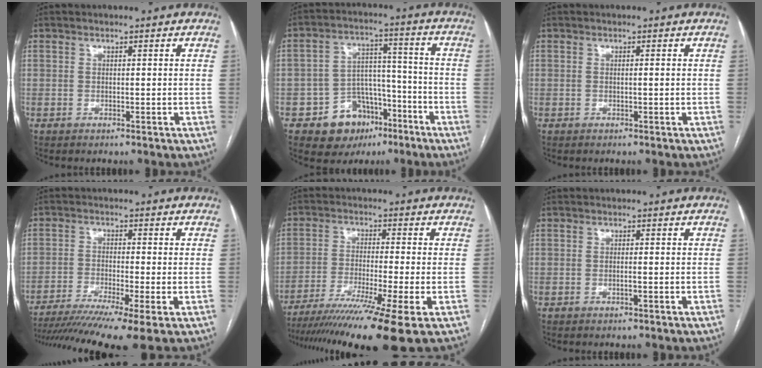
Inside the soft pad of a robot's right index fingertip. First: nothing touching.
{"total": 10.6, "force": [-5.9, 7.6, 4.3], "torque": [-0.054, 0.032, -0.085]}
{"total": 0.5, "force": [-0.1, 0.0, 0.5], "torque": [-0.009, 0.001, -0.001]}
{"total": 14.0, "force": [-10.3, -0.4, 9.4], "torque": [-0.150, -0.027, -0.166]}
{"total": 16.1, "force": [-11.8, -2.0, 10.8], "torque": [-0.160, -0.043, -0.190]}
{"total": 0.7, "force": [-0.3, -0.1, 0.7], "torque": [-0.013, 0.000, -0.004]}